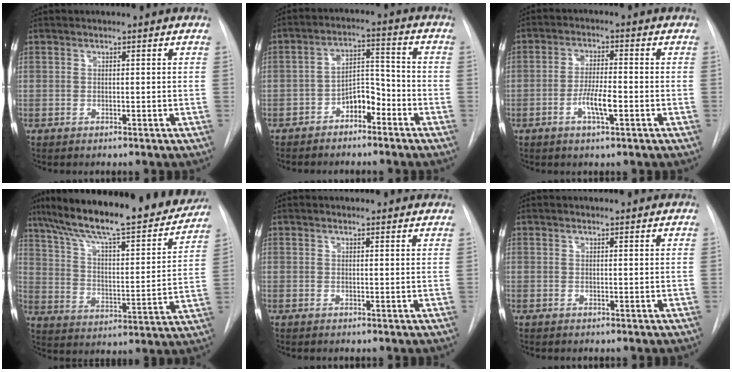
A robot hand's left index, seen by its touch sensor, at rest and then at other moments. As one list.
[{"total": 5.9, "force": [-3.9, 2.7, 3.5], "torque": [-0.060, 0.017, -0.067]}, {"total": 5.0, "force": [-2.0, 0.8, 4.5], "torque": [-0.086, -0.006, -0.038]}, {"total": 27.6, "force": [23.2, 5.0, 14.1], "torque": [-0.234, -0.018, 0.324]}, {"total": 2.5, "force": [2.4, 0.7, 0.2], "torque": [-0.006, 0.001, 0.016]}, {"total": 1.2, "force": [1.1, 0.2, 0.1], "torque": [-0.011, 0.006, 0.012]}]